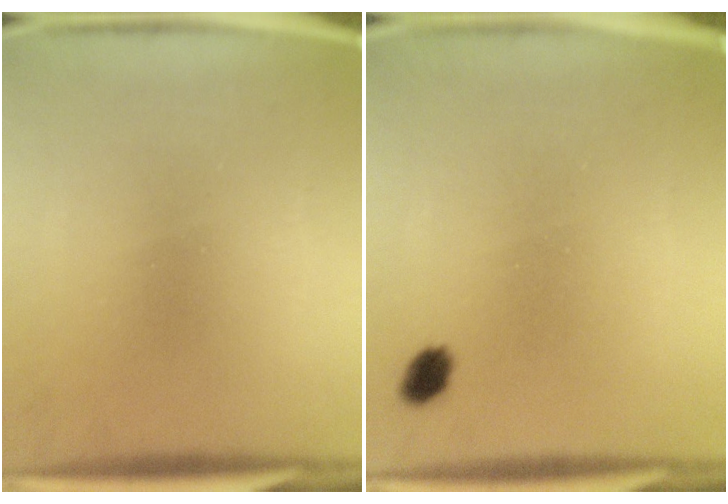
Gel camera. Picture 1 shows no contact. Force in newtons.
{"total": 2.8}